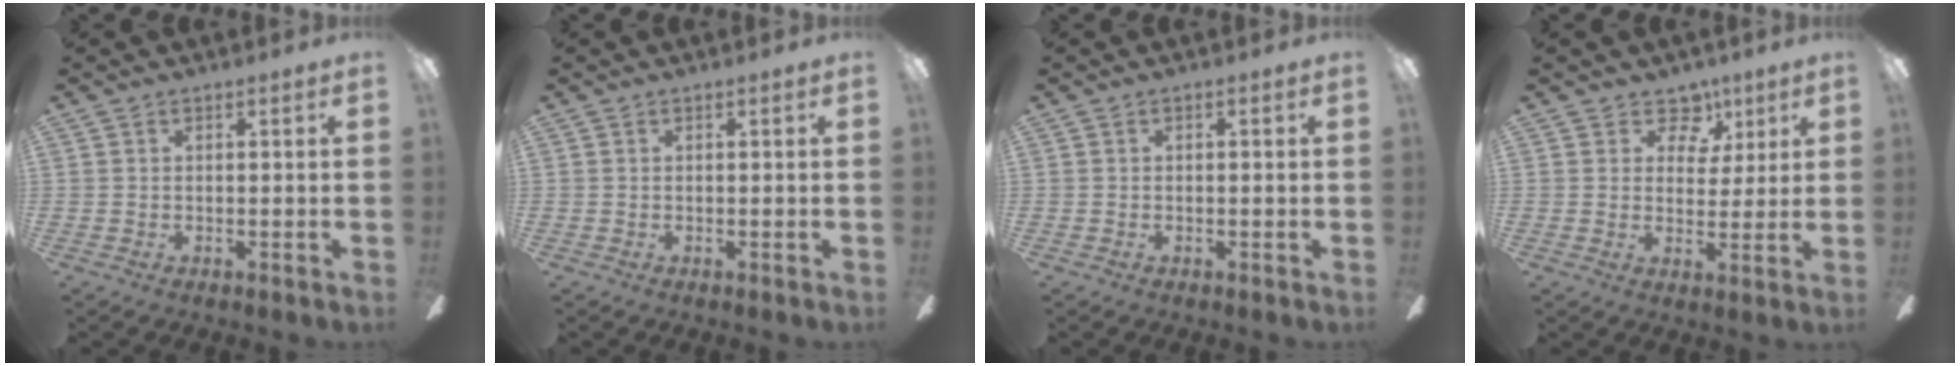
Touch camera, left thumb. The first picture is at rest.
{"total": 0.0}
{"total": 0.0}
{"total": 7.7, "force": [4.3, 5.8, 2.8], "torque": [-0.026, -0.022, 0.075]}